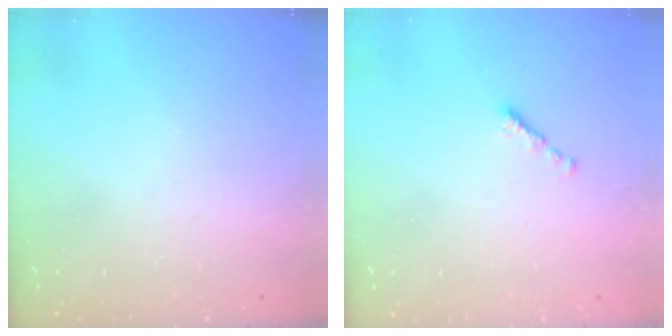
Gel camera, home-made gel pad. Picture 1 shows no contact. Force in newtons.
{"total": 1.5, "press": 1.4, "slide": 0.5}